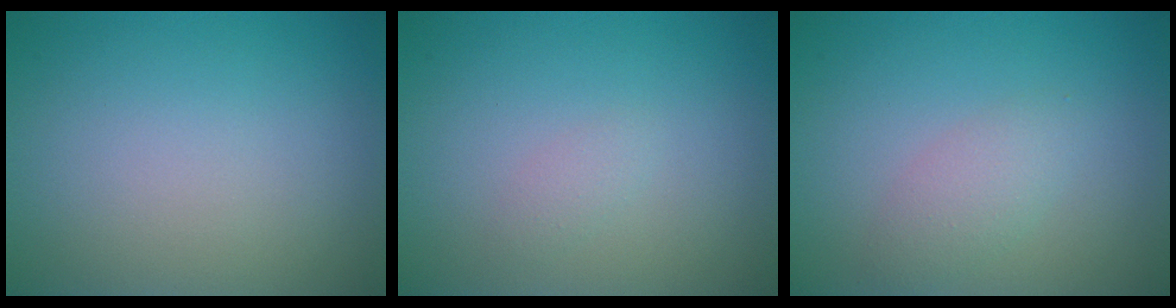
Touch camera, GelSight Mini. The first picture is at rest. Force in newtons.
{"total": 0.8, "press": 0.8, "slide": 0.0}
{"total": 2.0, "press": 2.0, "slide": 0.1}